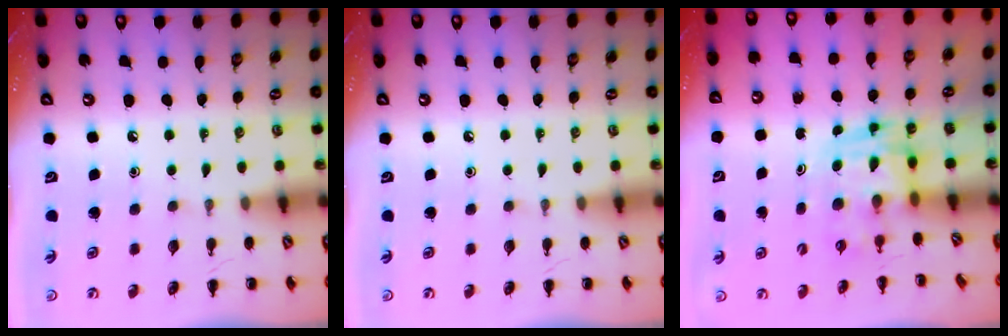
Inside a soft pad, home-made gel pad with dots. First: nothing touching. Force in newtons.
{"total": 0.0}
{"total": 3.5, "press": 3.5, "slide": 0.6}